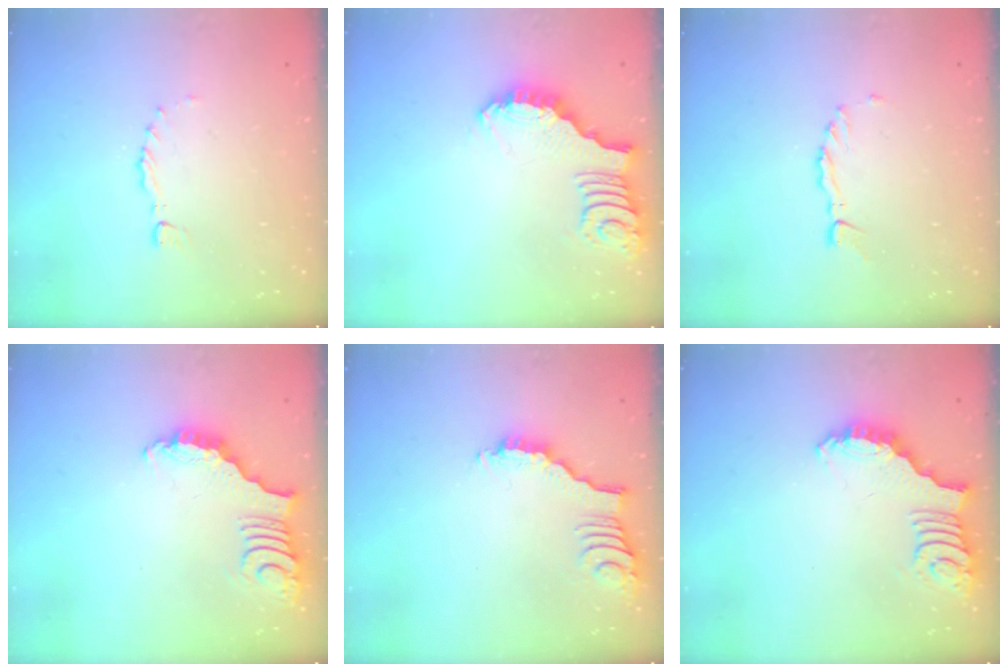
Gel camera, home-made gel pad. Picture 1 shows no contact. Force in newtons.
{"total": 2.9, "press": 2.9, "slide": 0.1}
{"total": 2.3, "press": 2.2, "slide": 0.4}
{"total": 3.4, "press": 3.3, "slide": 0.7}
{"total": 3.0, "press": 3.0, "slide": 0.4}
{"total": 2.7, "press": 2.6, "slide": 0.5}